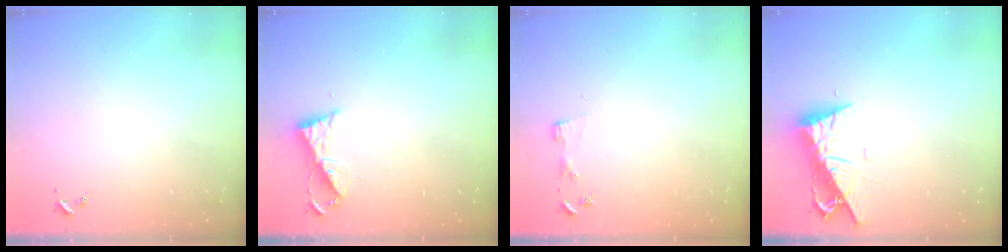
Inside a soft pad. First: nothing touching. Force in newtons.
{"total": 6.4, "press": 6.4, "slide": 0.6}
{"total": 2.9, "press": 2.9, "slide": 0.3}
{"total": 9.4, "press": 9.3, "slide": 1.3}